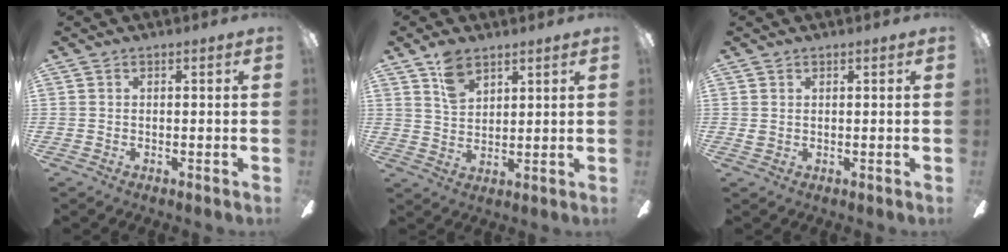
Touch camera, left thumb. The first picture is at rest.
{"total": 6.5, "force": [4.5, 3.2, 3.3], "torque": [-0.061, -0.014, 0.083]}
{"total": 1.1, "force": [0.6, 0.9, 0.3], "torque": [-0.006, 0.003, 0.011]}